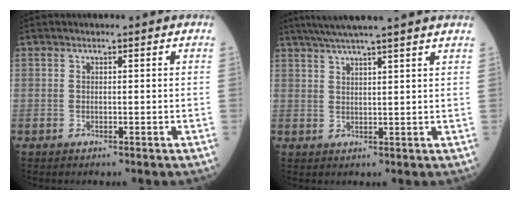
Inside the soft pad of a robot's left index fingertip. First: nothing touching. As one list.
[{"total": 10.7, "force": [9.0, -1.2, 5.7], "torque": [-0.093, 0.029, 0.120]}]